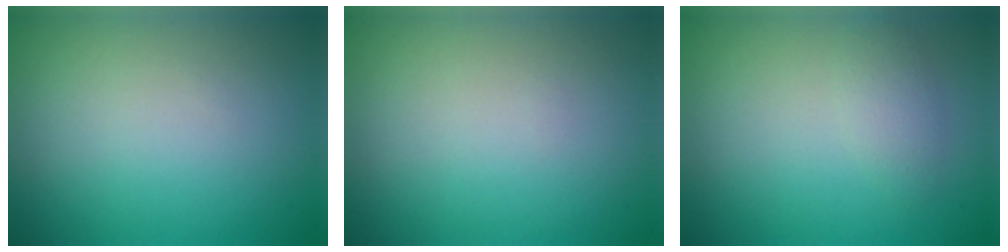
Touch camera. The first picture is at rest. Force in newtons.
{"total": 0.0}
{"total": 1.6, "press": 1.6, "slide": 0.1}